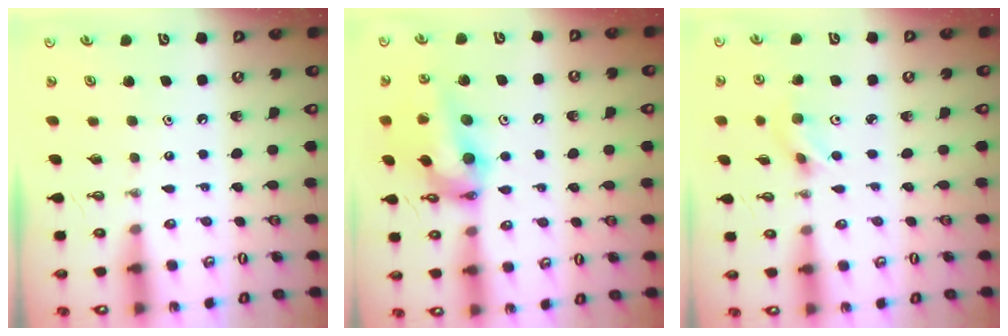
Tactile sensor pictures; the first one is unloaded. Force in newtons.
{"total": 15.5, "press": 15.4, "slide": 1.7}
{"total": 2.6, "press": 2.4, "slide": 0.9}